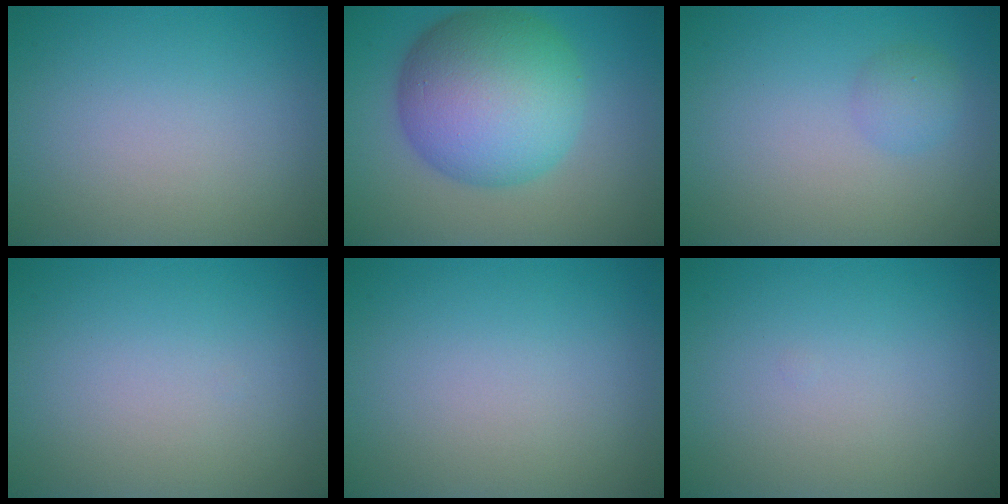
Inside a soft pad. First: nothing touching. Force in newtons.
{"total": 11.7, "press": 11.7, "slide": 0.1}
{"total": 1.5, "press": 1.5, "slide": 0.0}
{"total": 0.0}
{"total": 0.0}
{"total": 0.0}